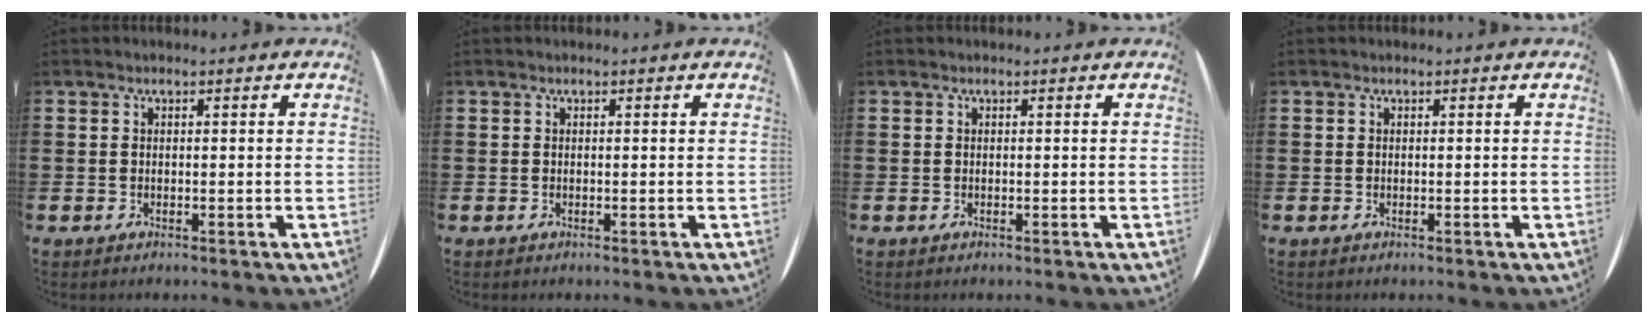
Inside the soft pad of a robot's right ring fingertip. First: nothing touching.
{"total": 0.0}
{"total": 0.0}
{"total": 0.0}